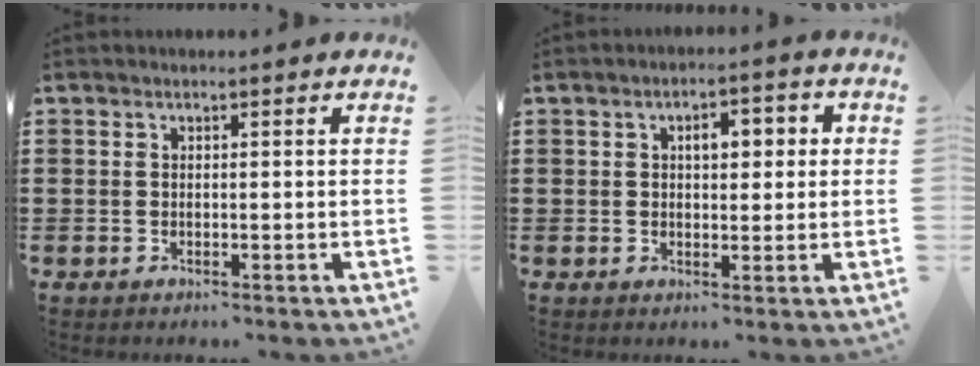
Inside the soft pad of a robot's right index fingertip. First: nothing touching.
{"total": 4.1, "force": [0.8, 2.2, 3.4], "torque": [-0.048, 0.002, 0.003]}